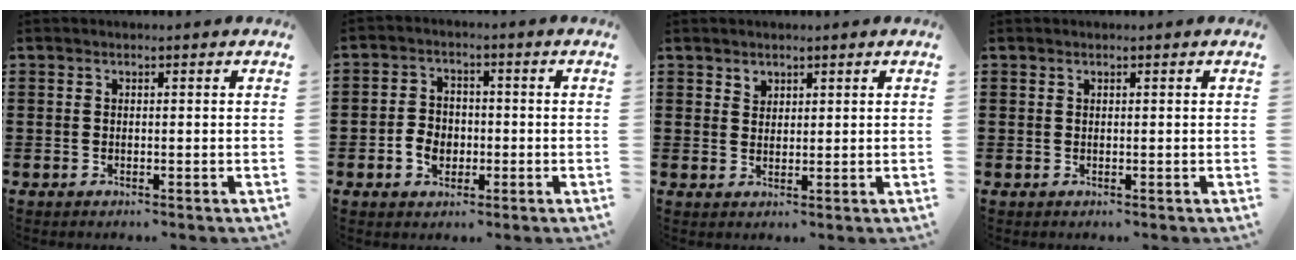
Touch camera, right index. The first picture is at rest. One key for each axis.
{"total": 4.0, "fx": -1.2, "fy": 3.3, "fz": 2.0, "tx": -0.052, "ty": 0.003, "tz": -0.026}
{"total": 1.6, "fx": 1.4, "fy": 0.8, "fz": 0.1, "tx": -0.005, "ty": -0.001, "tz": 0.028}
{"total": 0.0}